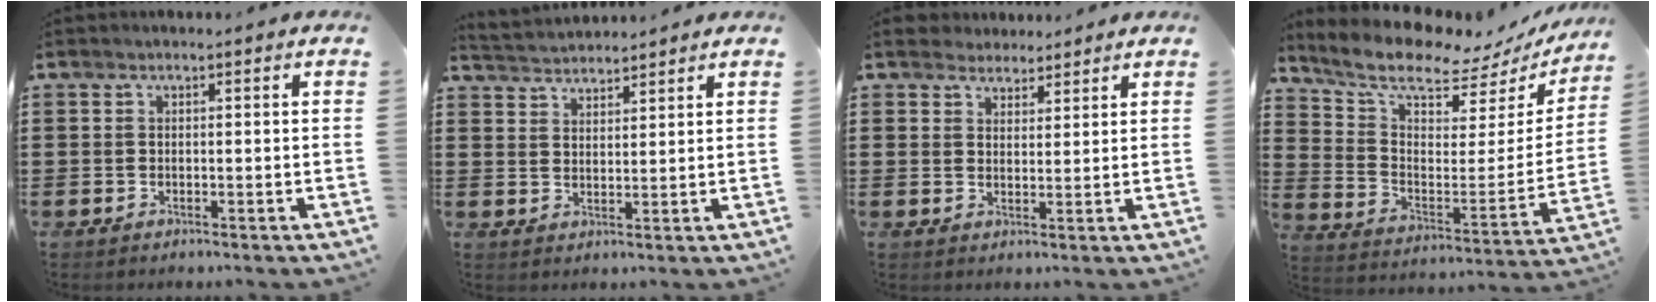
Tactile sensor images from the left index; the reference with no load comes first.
{"total": 2.9, "force": [2.8, 0.3, -0.5], "torque": [-0.002, -0.008, 0.052]}
{"total": 3.3, "force": [2.9, 1.5, -0.2], "torque": [-0.007, 0.003, 0.057]}
{"total": 8.9, "force": [7.8, 2.0, 3.8], "torque": [-0.105, -0.059, 0.130]}